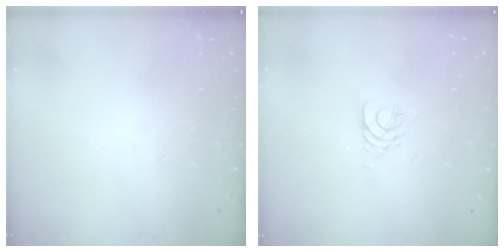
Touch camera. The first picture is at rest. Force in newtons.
{"total": 3.0, "press": 2.9, "slide": 0.4}